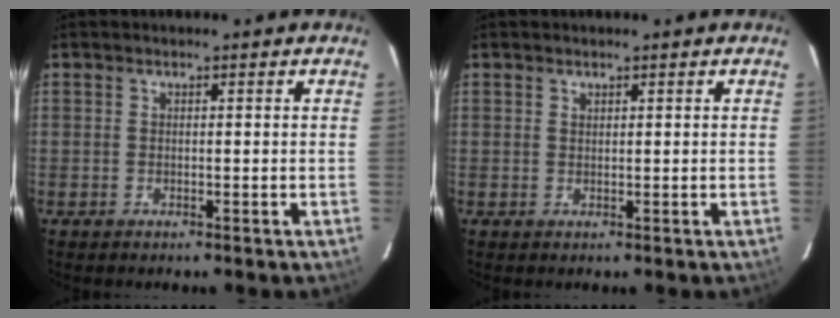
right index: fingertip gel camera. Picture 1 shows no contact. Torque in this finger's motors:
{"motor_torque": [-0.56, 0.61, -0.03, 0.00]}